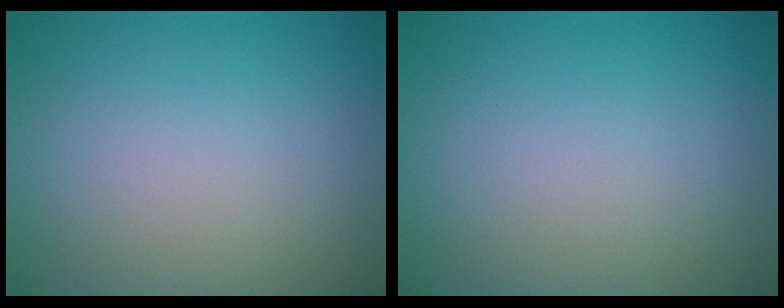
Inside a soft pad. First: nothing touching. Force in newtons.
{"total": 0.0}